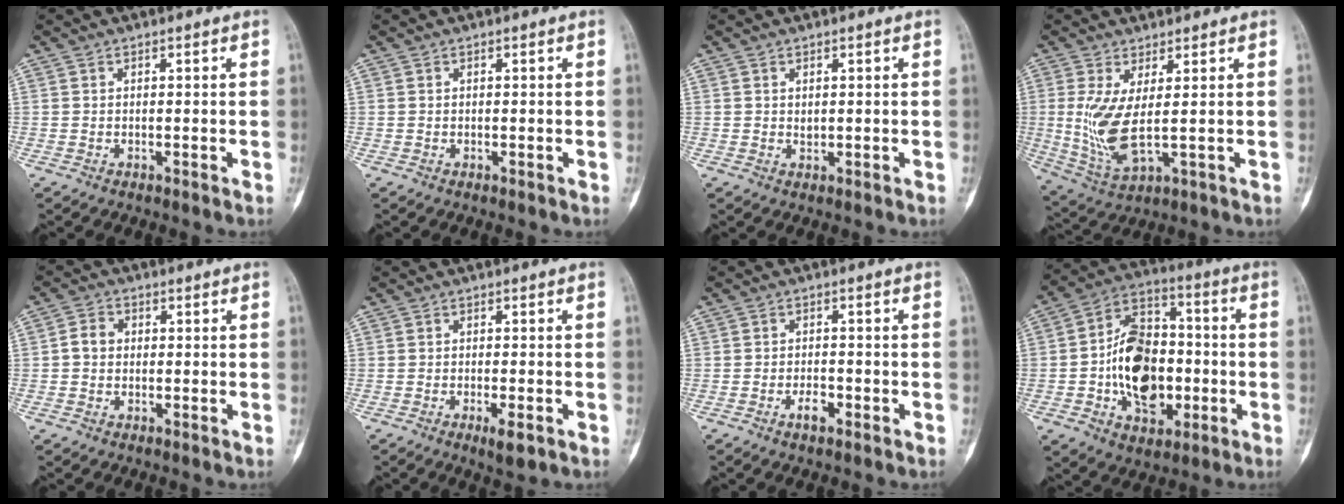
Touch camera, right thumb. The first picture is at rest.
{"total": 0.0}
{"total": 1.1, "force": [0.3, 0.7, 0.8], "torque": [-0.010, -0.003, 0.010]}
{"total": 9.2, "force": [0.8, 2.7, 8.7], "torque": [-0.204, -0.023, 0.028]}
{"total": 3.3, "force": [0.0, 2.8, 1.7], "torque": [-0.024, 0.011, -0.007]}
{"total": 3.5, "force": [-1.6, 1.0, 3.0], "torque": [-0.046, -0.004, -0.022]}
{"total": 2.9, "force": [-1.4, 1.3, 2.2], "torque": [-0.034, 0.007, -0.025]}
{"total": 18.1, "force": [-2.5, 12.2, 13.2], "torque": [-0.183, 0.031, -0.036]}